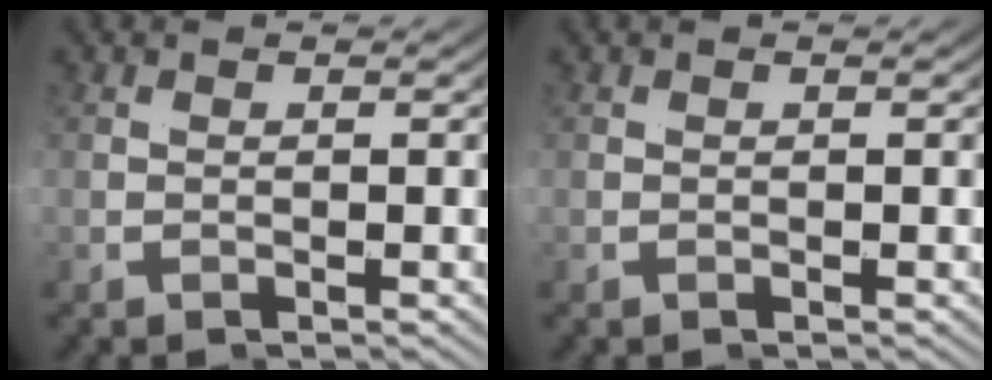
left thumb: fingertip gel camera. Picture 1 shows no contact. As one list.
[{"total": 0.0}]